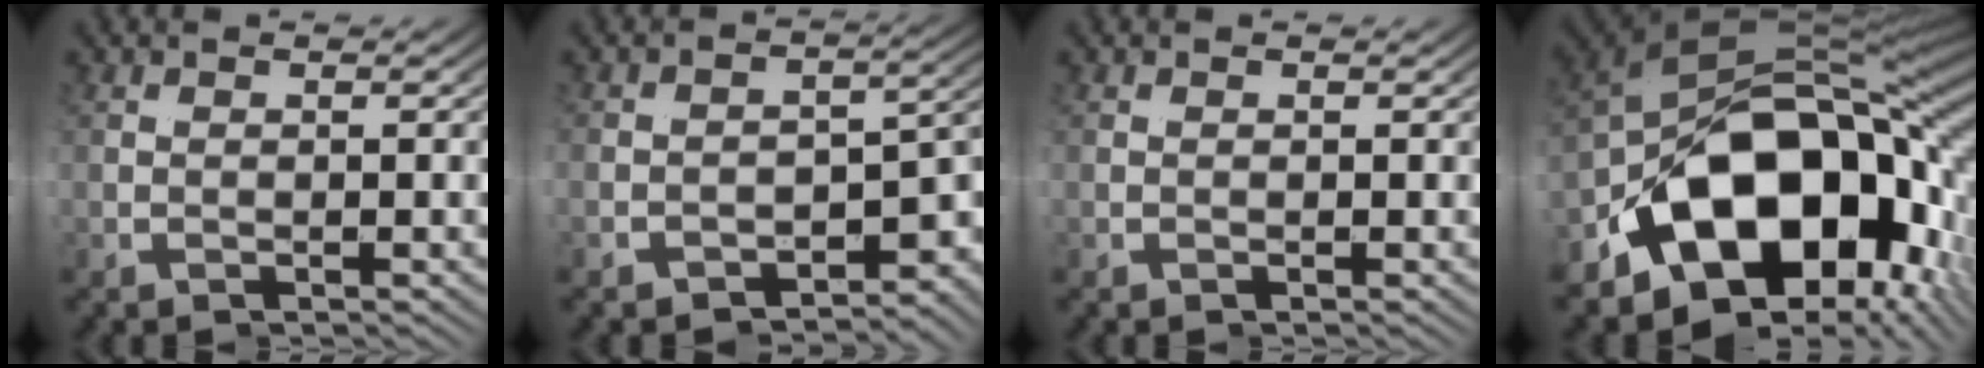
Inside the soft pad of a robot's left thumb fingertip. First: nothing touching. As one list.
[{"total": 8.0, "force": [-1.9, 5.4, 5.5], "torque": [-0.084, -0.027, -0.026]}, {"total": 0.0}, {"total": 20.2, "force": [-2.2, 10.9, 16.8], "torque": [-0.309, -0.015, -0.036]}]